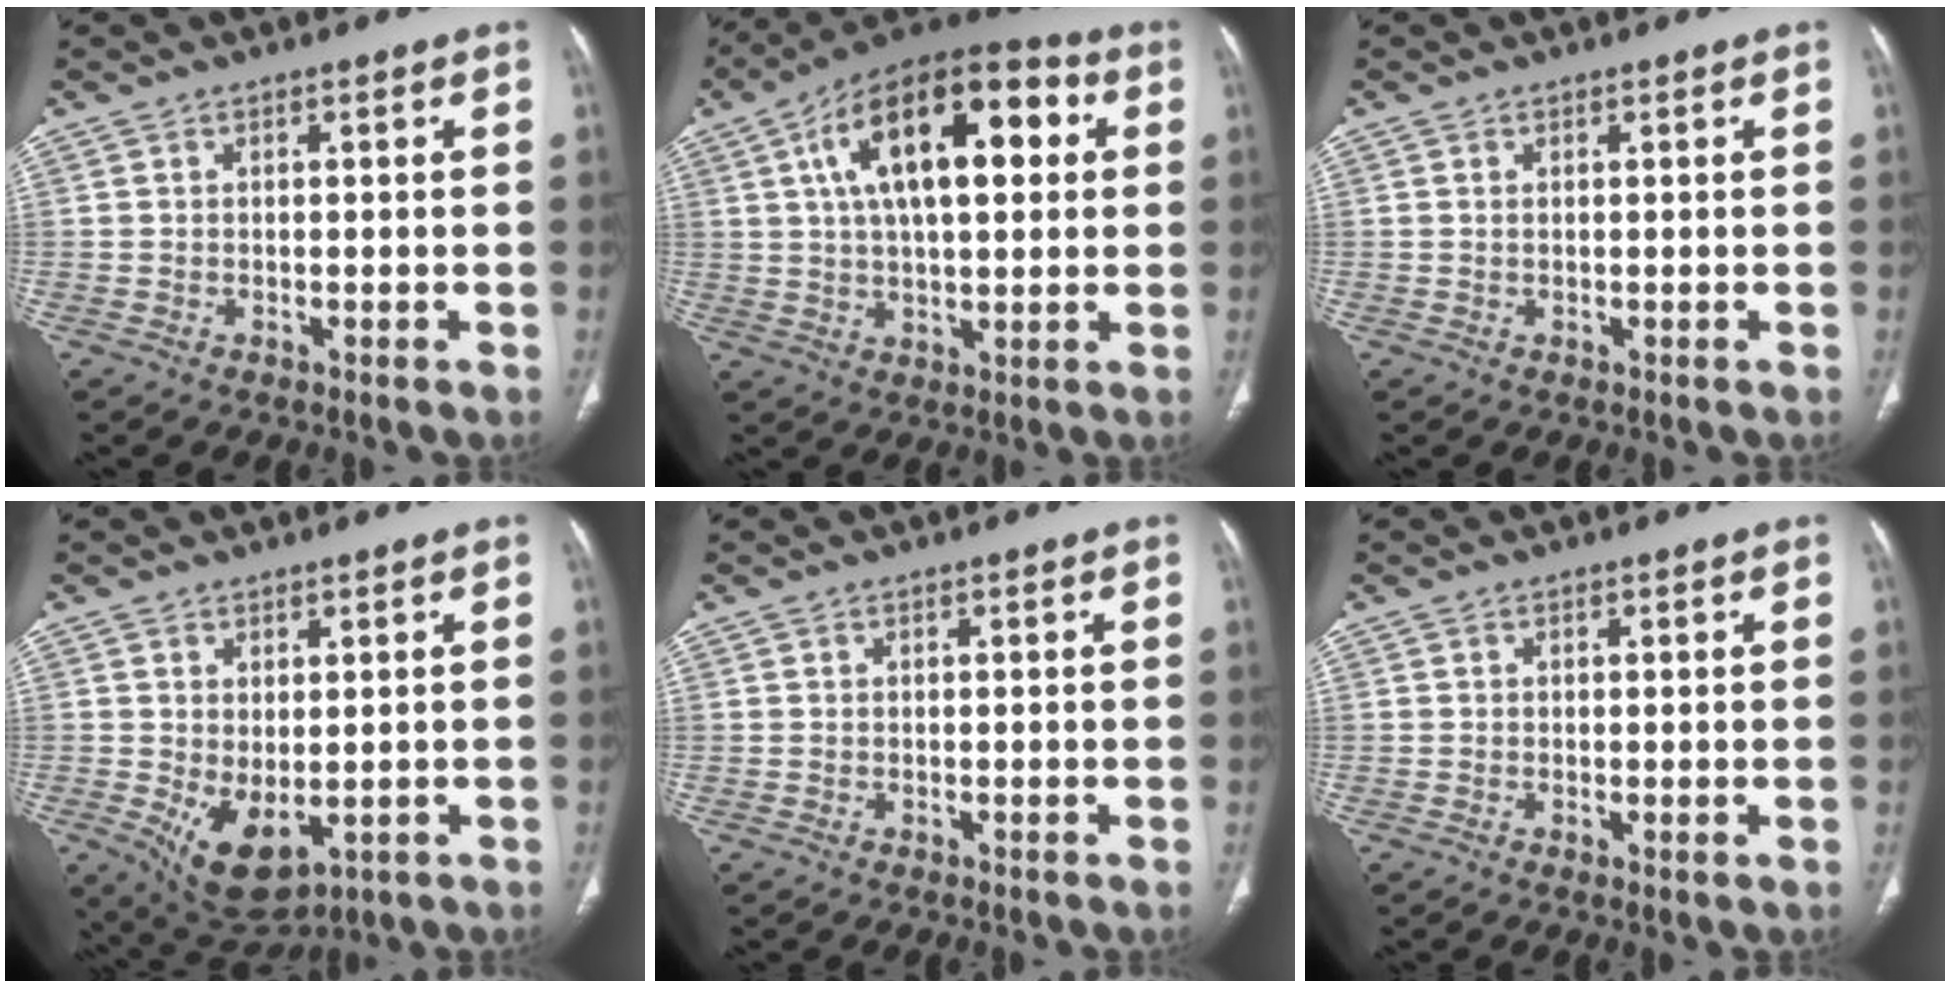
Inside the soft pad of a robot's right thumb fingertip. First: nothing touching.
{"total": 21.0, "force": [5.6, 9.9, 17.7], "torque": [-0.266, 0.019, 0.080]}
{"total": 0.0}
{"total": 8.4, "force": [-1.4, 4.7, 6.9], "torque": [-0.105, -0.011, 0.004]}
{"total": 0.0}
{"total": 0.6, "force": [0.0, 0.2, 0.5], "torque": [-0.014, -0.004, -0.001]}